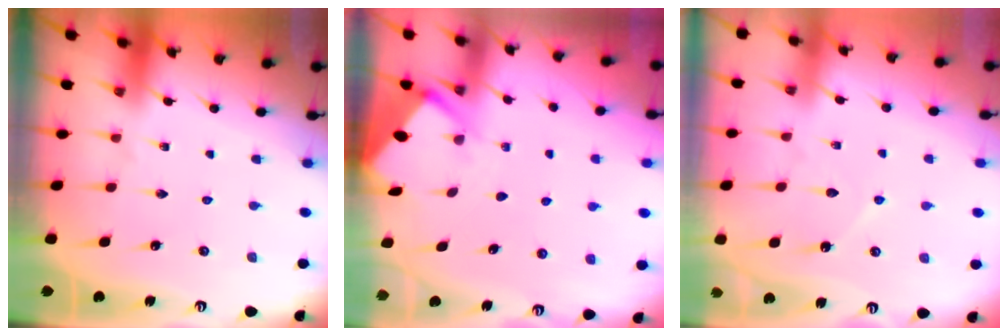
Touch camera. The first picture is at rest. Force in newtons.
{"total": 2.6, "press": 2.6, "slide": 0.4}
{"total": 4.0, "press": 3.9, "slide": 0.5}